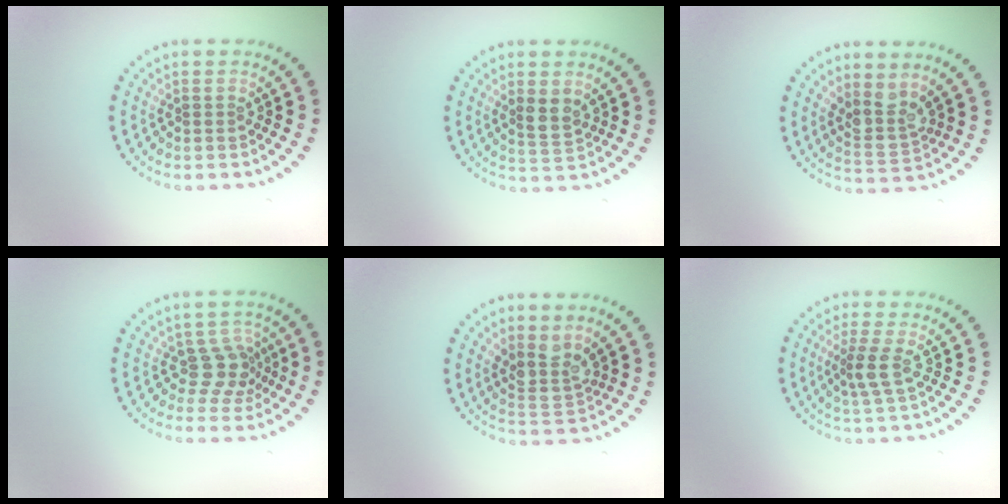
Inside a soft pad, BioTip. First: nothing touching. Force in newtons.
{"total": 2.1, "press": 2.0, "slide": 0.9}
{"total": 2.9, "press": 2.2, "slide": 1.9}
{"total": 2.7, "press": 2.1, "slide": 1.8}
{"total": 2.9, "press": 2.2, "slide": 1.9}
{"total": 2.4, "press": 1.8, "slide": 1.6}